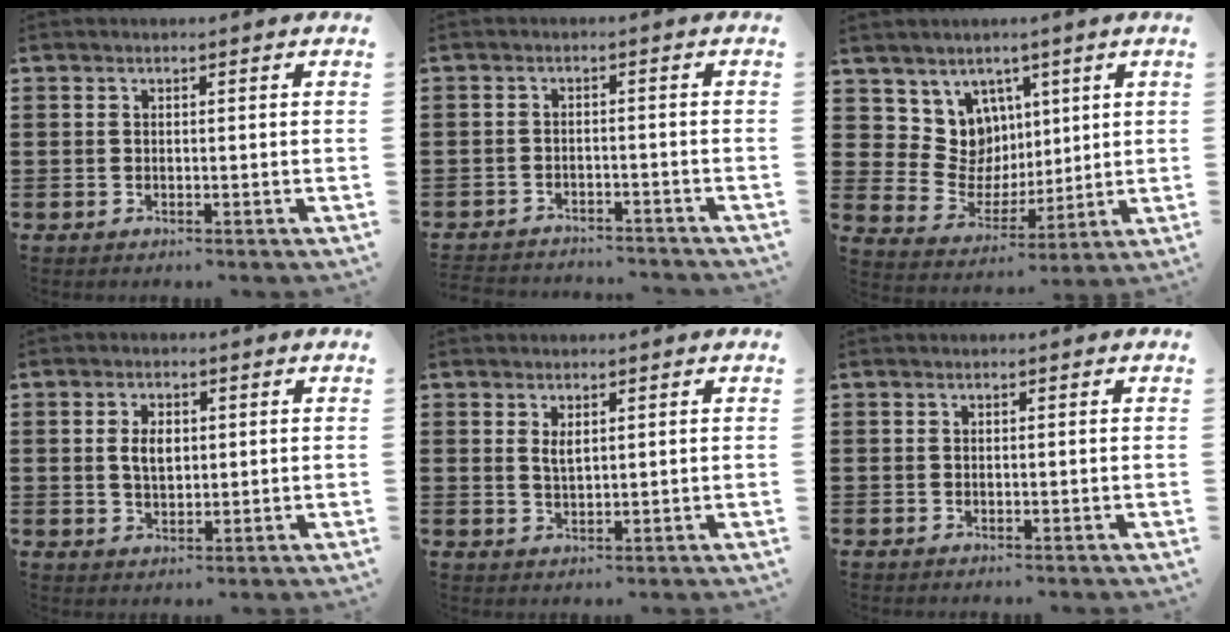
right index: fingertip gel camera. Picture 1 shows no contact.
{"total": 2.7, "force": [-2.7, 0.0, -0.1], "torque": [-0.005, -0.003, -0.058]}
{"total": 8.5, "force": [3.2, 7.7, 1.9], "torque": [-0.064, -0.023, 0.065]}
{"total": 3.6, "force": [0.3, 2.0, 3.0], "torque": [-0.055, 0.003, 0.002]}
{"total": 1.8, "force": [0.8, 0.7, 1.5], "torque": [-0.033, 0.000, 0.014]}
{"total": 0.0}